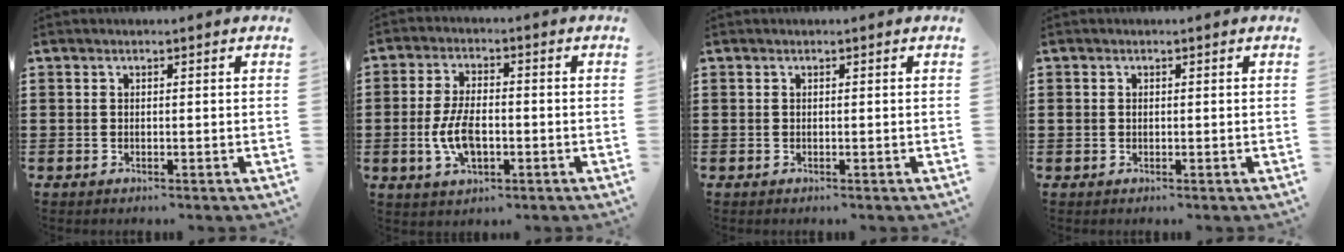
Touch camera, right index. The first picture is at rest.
{"total": 7.0, "force": [-1.5, 3.5, 5.9], "torque": [-0.138, -0.001, -0.033]}
{"total": 0.0}
{"total": 0.7, "force": [0.1, 0.6, 0.4], "torque": [-0.009, 0.004, 0.000]}